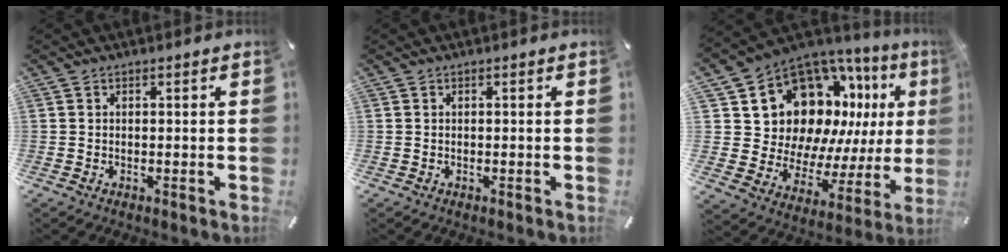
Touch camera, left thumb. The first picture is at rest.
{"total": 0.0}
{"total": 16.3, "force": [8.4, 11.8, 7.5], "torque": [-0.128, -0.082, 0.174]}